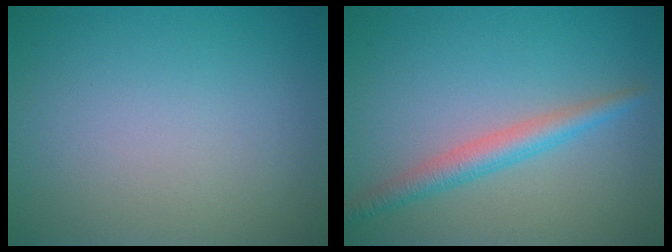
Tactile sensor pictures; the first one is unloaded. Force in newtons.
{"total": 2.8, "press": 2.8, "slide": 0.1}